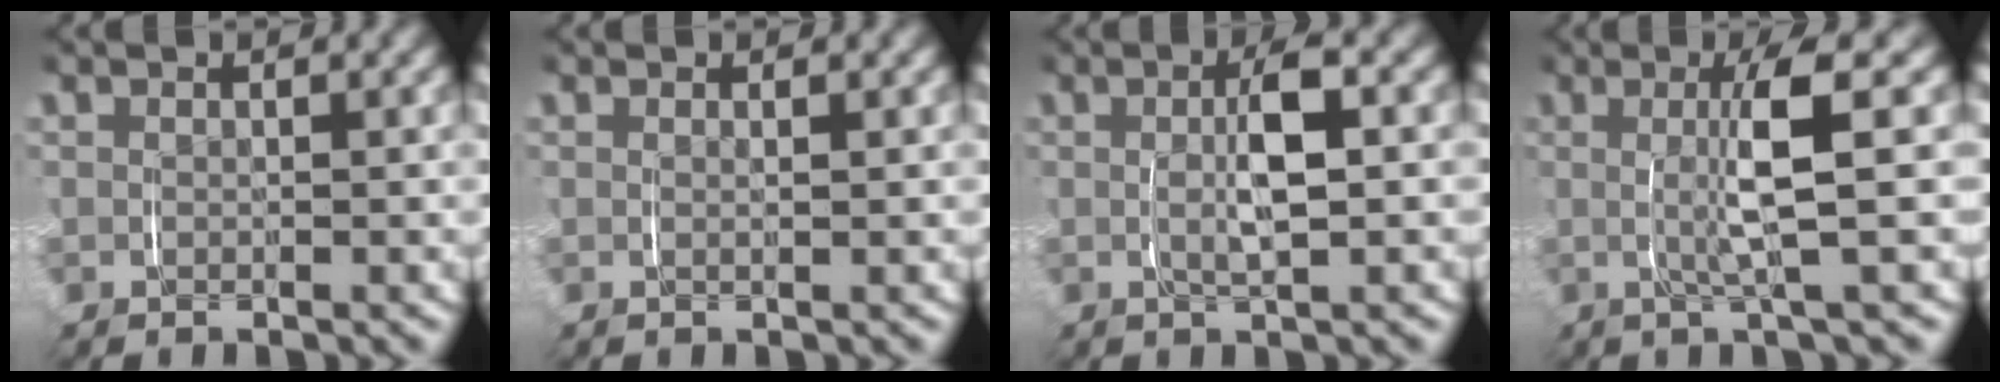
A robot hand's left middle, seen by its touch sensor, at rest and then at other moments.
{"total": 0.6, "force": [0.2, -0.4, 0.4], "torque": [-0.003, -0.002, 0.006]}
{"total": 3.2, "force": [0.1, 0.6, 3.1], "torque": [-0.054, 0.001, 0.004]}
{"total": 3.9, "force": [0.4, -0.5, 3.9], "torque": [-0.067, 0.000, 0.005]}